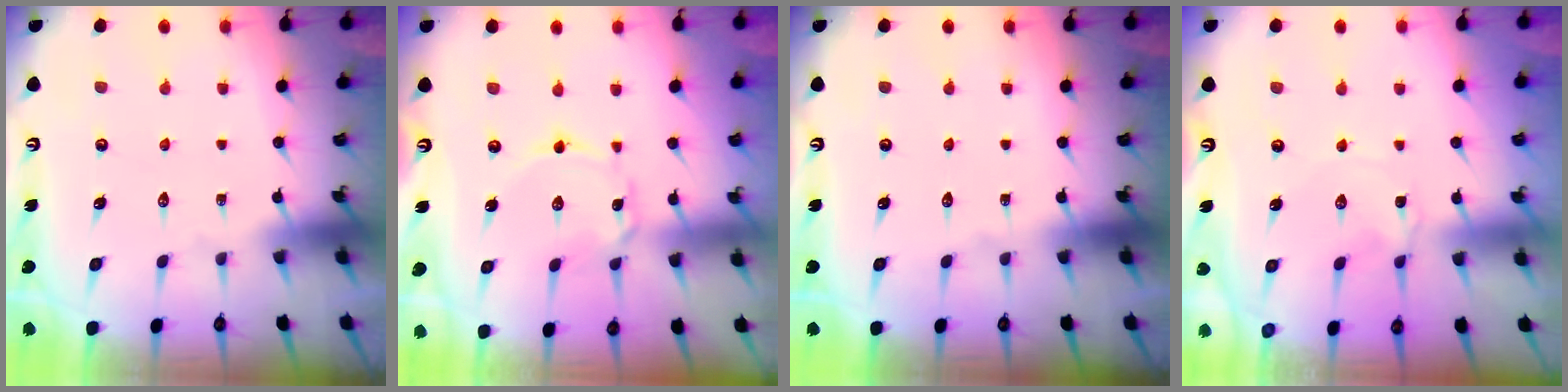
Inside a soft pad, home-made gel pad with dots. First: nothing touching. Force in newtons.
{"total": 2.4, "press": 2.4, "slide": 0.1}
{"total": 0.0}
{"total": 2.4, "press": 2.4, "slide": 0.4}